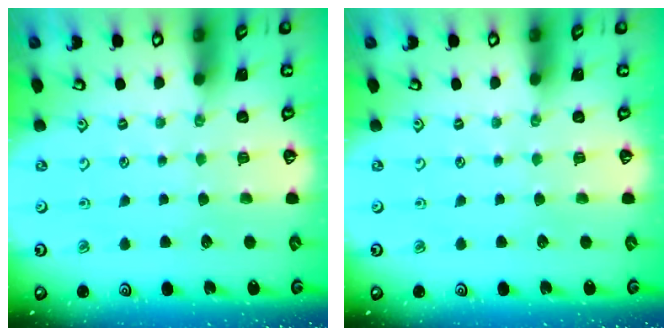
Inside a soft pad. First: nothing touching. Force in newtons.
{"total": 0.0}